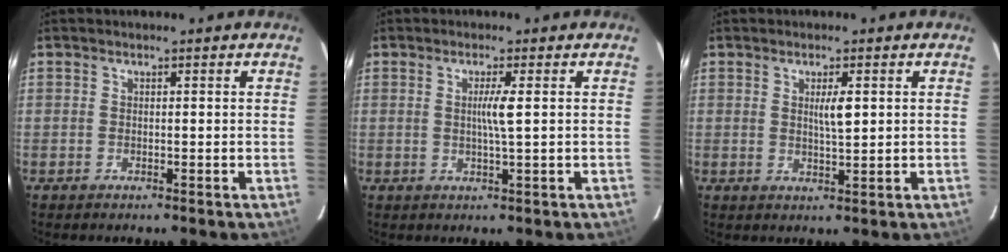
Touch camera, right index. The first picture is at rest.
{"total": 2.9, "force": [0.4, -0.5, 2.9], "torque": [-0.055, -0.004, 0.005]}
{"total": 2.9, "force": [0.8, 0.4, 2.8], "torque": [-0.048, -0.003, 0.012]}